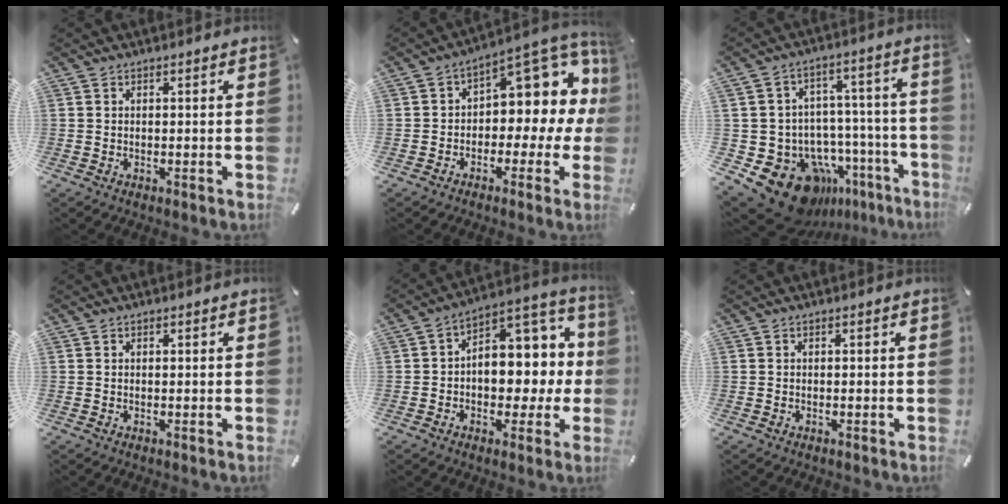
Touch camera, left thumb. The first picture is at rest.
{"total": 11.3, "force": [4.6, 6.4, 8.1], "torque": [-0.098, -0.048, 0.073]}
{"total": 17.5, "force": [-11.2, 10.9, 7.9], "torque": [-0.123, 0.058, -0.167]}
{"total": 0.0}
{"total": 11.6, "force": [0.7, 8.8, 7.5], "torque": [-0.073, -0.020, 0.016]}
{"total": 0.0}